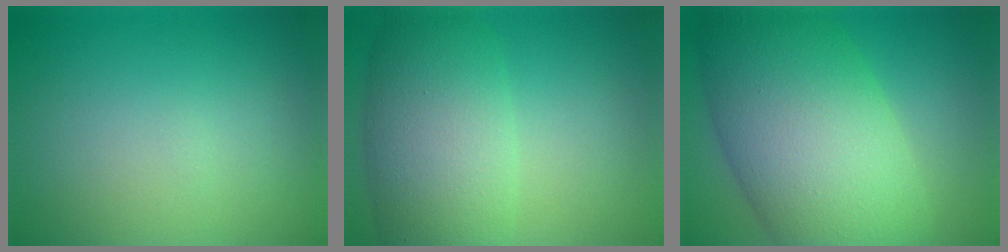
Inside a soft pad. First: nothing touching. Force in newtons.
{"total": 8.1, "press": 8.1, "slide": 0.4}
{"total": 14.2, "press": 14.2, "slide": 0.9}